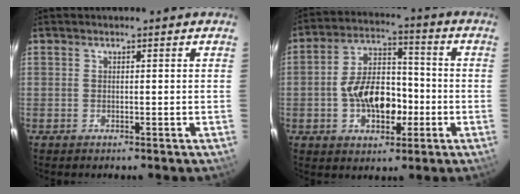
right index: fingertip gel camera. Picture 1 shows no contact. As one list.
[{"total": 12.2, "force": [-2.7, 7.5, 9.2], "torque": [-0.172, 0.020, -0.039]}]